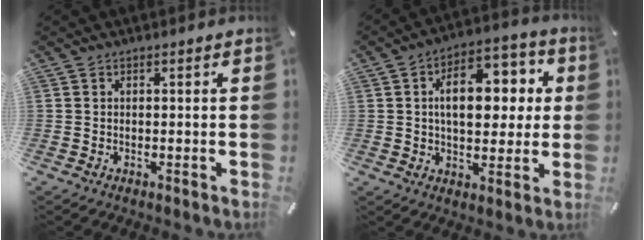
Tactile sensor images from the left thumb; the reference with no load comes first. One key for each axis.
{"total": 14.1, "fx": 2.6, "fy": 8.9, "fz": 10.6, "tx": -0.145, "ty": 0.000, "tz": 0.041}